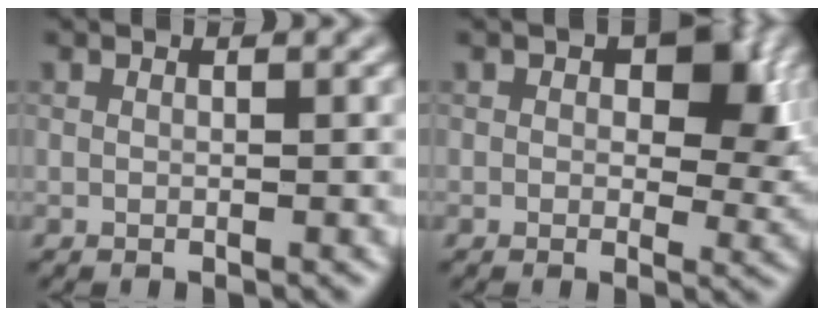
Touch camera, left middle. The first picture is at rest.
{"total": 4.8, "force": [1.1, 2.8, 3.7], "torque": [-0.056, 0.001, 0.031]}